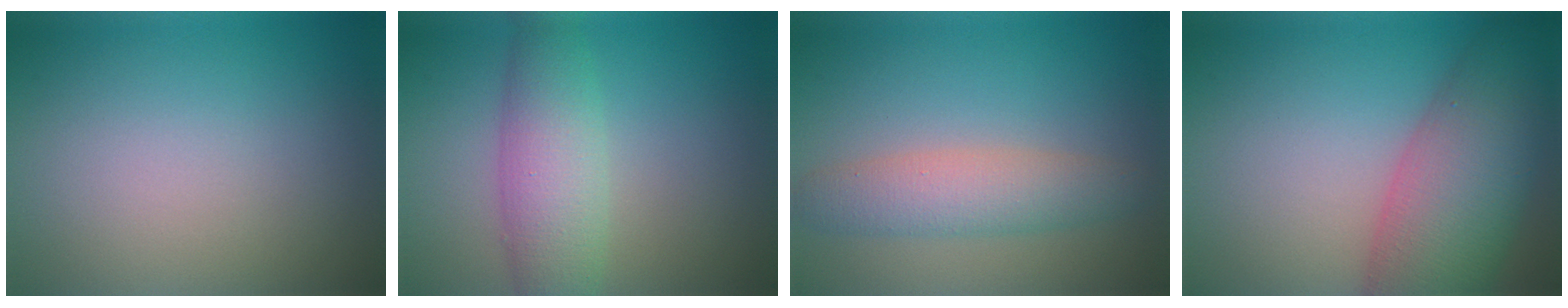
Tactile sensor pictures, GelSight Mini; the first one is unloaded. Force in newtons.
{"total": 5.2, "press": 5.2, "slide": 0.1}
{"total": 3.8, "press": 3.8, "slide": 0.1}
{"total": 10.1, "press": 10.1, "slide": 0.6}